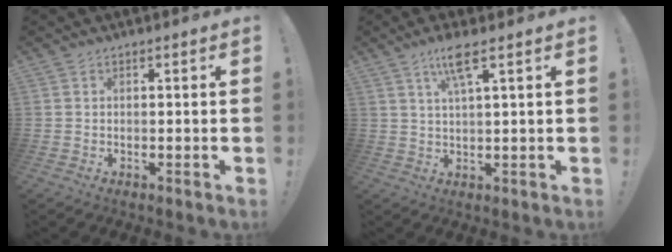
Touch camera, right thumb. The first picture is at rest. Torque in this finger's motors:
{"motor_torque": [0.00, 0.00, 0.18, 0.30, 0.00]}